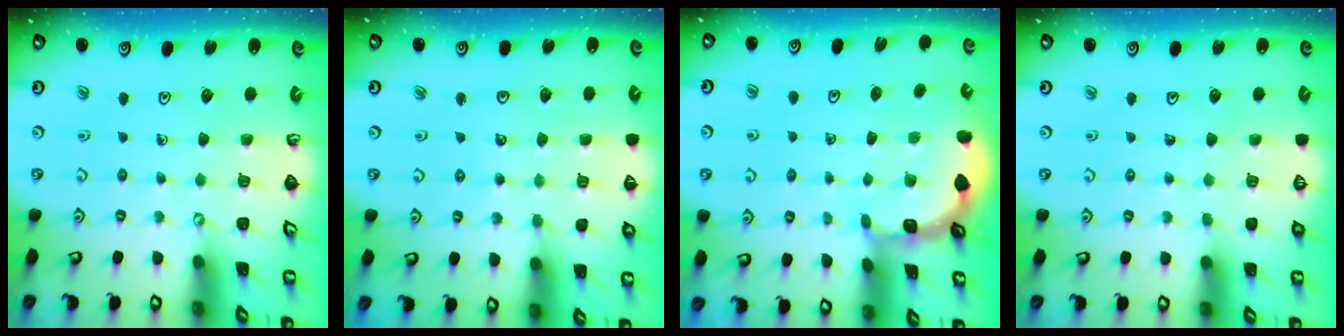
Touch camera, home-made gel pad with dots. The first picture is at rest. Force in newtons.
{"total": 3.4, "press": 3.2, "slide": 1.3}
{"total": 1.9, "press": 1.9, "slide": 0.2}
{"total": 0.0}